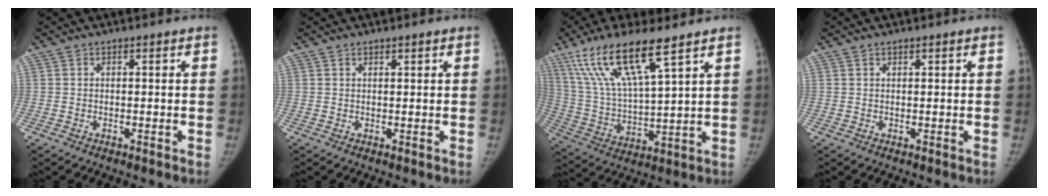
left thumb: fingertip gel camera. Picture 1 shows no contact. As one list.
[{"total": 0.8, "force": [0.7, 0.2, 0.5], "torque": [-0.006, -0.003, 0.012]}, {"total": 17.0, "force": [10.3, 3.4, 13.1], "torque": [-0.264, -0.036, 0.207]}, {"total": 0.6, "force": [0.4, 0.1, 0.3], "torque": [-0.006, -0.002, 0.008]}]